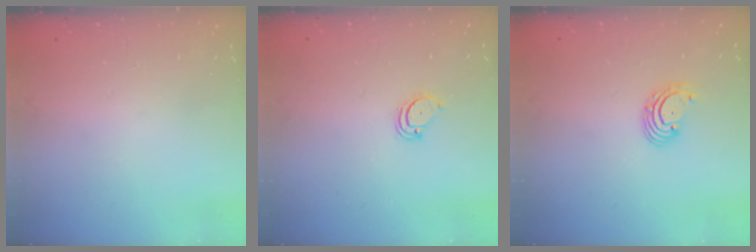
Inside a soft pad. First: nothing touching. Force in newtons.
{"total": 2.4, "press": 2.4, "slide": 0.2}
{"total": 2.9, "press": 2.9, "slide": 0.1}